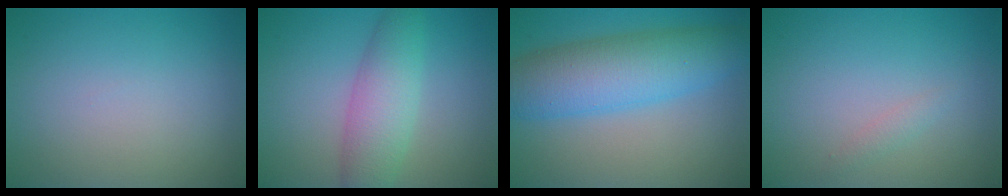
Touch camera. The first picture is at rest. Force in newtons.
{"total": 4.7, "press": 4.7, "slide": 0.1}
{"total": 8.1, "press": 8.1, "slide": 0.1}
{"total": 0.8, "press": 0.8, "slide": 0.1}